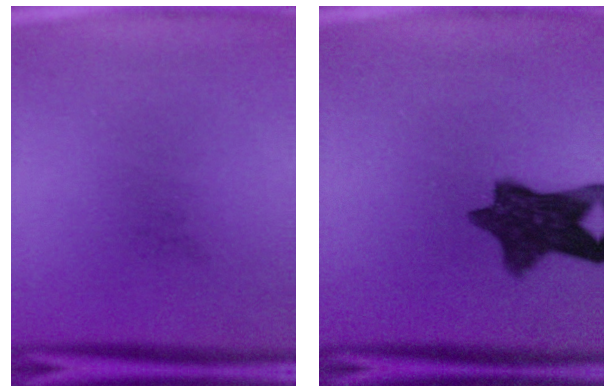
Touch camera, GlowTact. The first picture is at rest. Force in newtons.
{"total": 10.1}